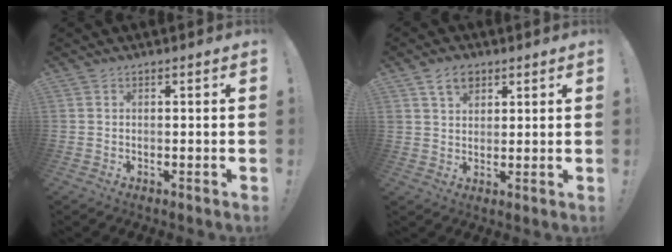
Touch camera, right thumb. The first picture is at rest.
{"total": 6.4, "force": [3.7, 4.3, 2.9], "torque": [-0.046, -0.008, 0.068]}